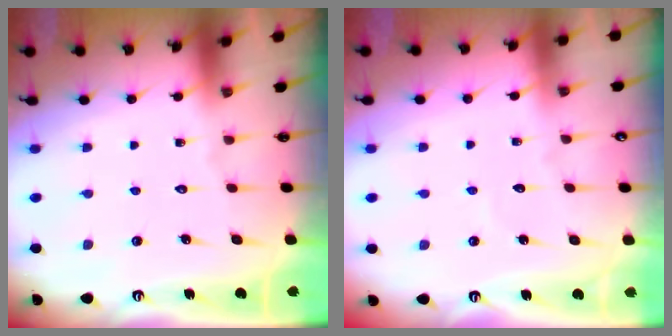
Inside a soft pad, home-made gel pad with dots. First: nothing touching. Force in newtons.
{"total": 2.7, "press": 2.7, "slide": 0.2}